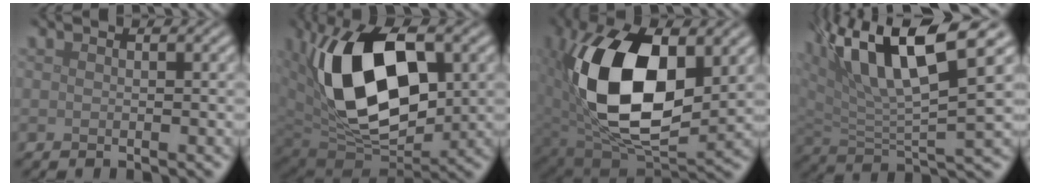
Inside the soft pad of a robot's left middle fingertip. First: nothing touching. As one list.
[{"total": 15.0, "force": [2.5, 8.6, 12.0], "torque": [-0.207, -0.001, 0.046]}, {"total": 15.2, "force": [2.2, 8.9, 12.1], "torque": [-0.237, -0.009, 0.050]}, {"total": 12.9, "force": [6.6, 3.6, 10.4], "torque": [-0.195, 0.020, 0.114]}]